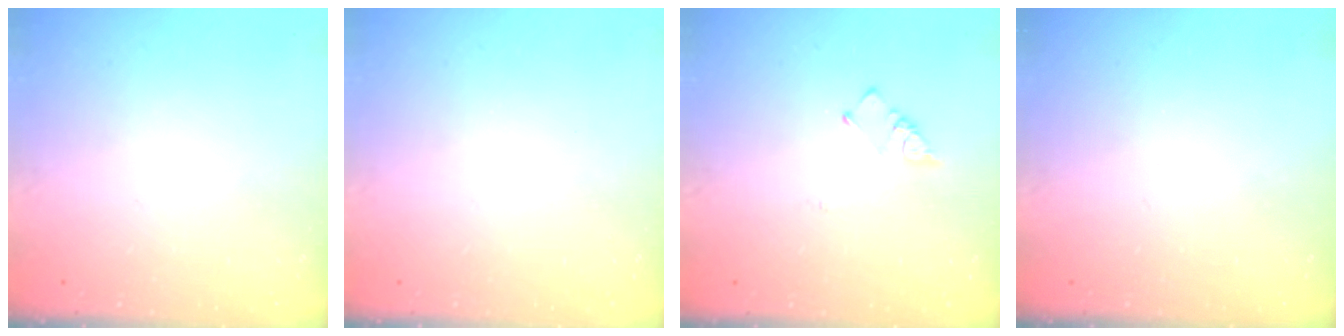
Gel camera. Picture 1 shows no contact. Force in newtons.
{"total": 0.0}
{"total": 2.6, "press": 2.6, "slide": 0.5}
{"total": 0.0}